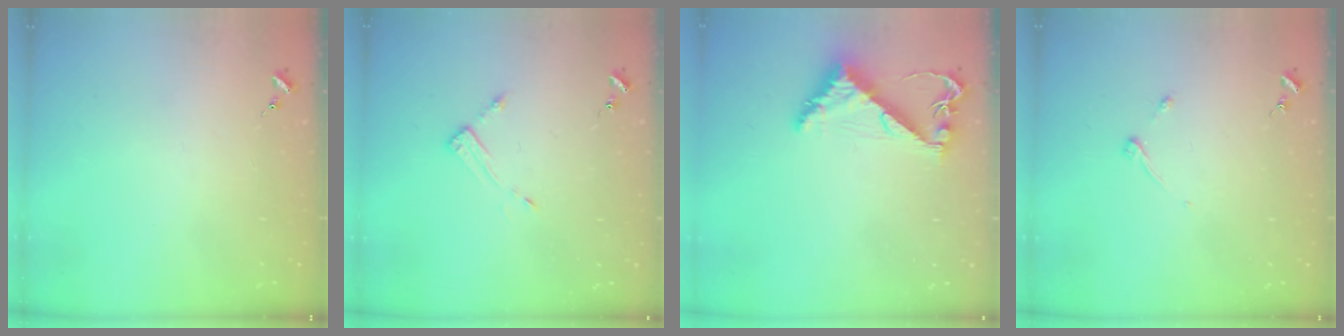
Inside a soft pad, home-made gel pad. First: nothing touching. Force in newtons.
{"total": 3.7, "press": 3.7, "slide": 0.1}
{"total": 7.9, "press": 7.9, "slide": 0.8}
{"total": 3.8, "press": 3.8, "slide": 0.5}